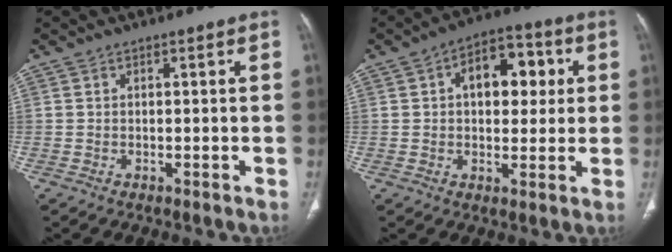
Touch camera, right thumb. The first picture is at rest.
{"total": 11.8, "force": [2.6, 7.2, 8.9], "torque": [-0.089, 0.016, 0.034]}